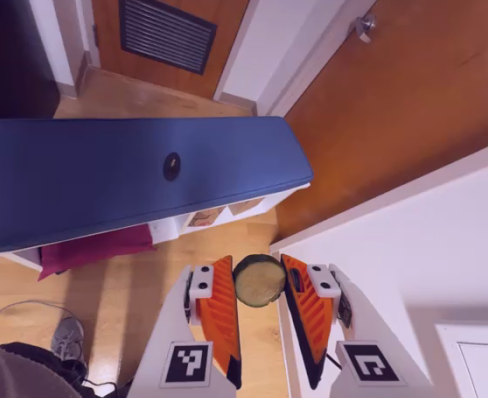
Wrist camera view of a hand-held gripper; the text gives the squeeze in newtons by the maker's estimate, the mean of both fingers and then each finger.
{"total": 11.3, "left": 12.0, "right": 10.5}